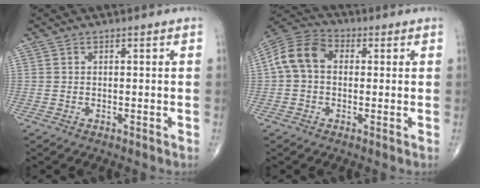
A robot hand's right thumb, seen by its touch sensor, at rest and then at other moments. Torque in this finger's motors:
{"motor_torque": [-0.08, 0.24, 0.29, -0.29, 0.20]}